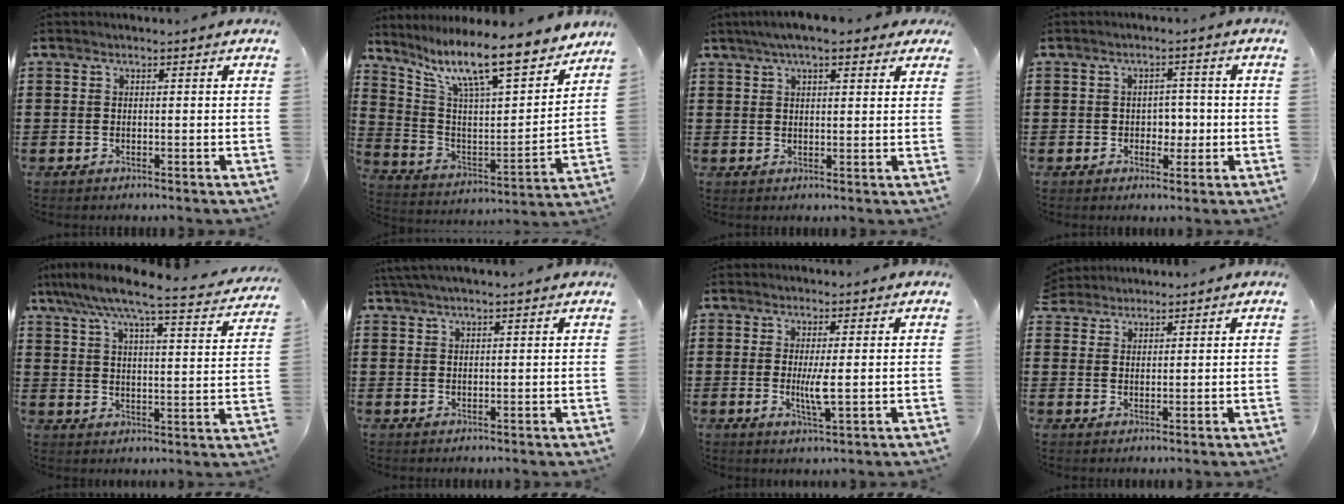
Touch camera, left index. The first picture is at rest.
{"total": 11.9, "force": [9.7, 1.5, 6.7], "torque": [-0.151, -0.071, 0.159]}
{"total": 5.2, "force": [3.7, 1.2, 3.5], "torque": [-0.076, 0.006, 0.064]}
{"total": 3.2, "force": [-0.4, 2.6, 1.8], "torque": [-0.036, 0.003, -0.016]}
{"total": 7.1, "force": [6.1, 0.1, 3.7], "torque": [-0.089, -0.042, 0.096]}
{"total": 2.4, "force": [2.0, 0.1, 1.3], "torque": [-0.029, 0.004, 0.038]}
{"total": 3.8, "force": [0.0, 0.2, 3.8], "torque": [-0.076, -0.008, -0.004]}
{"total": 2.2, "force": [2.1, 0.6, -0.3], "torque": [-0.001, 0.003, 0.042]}